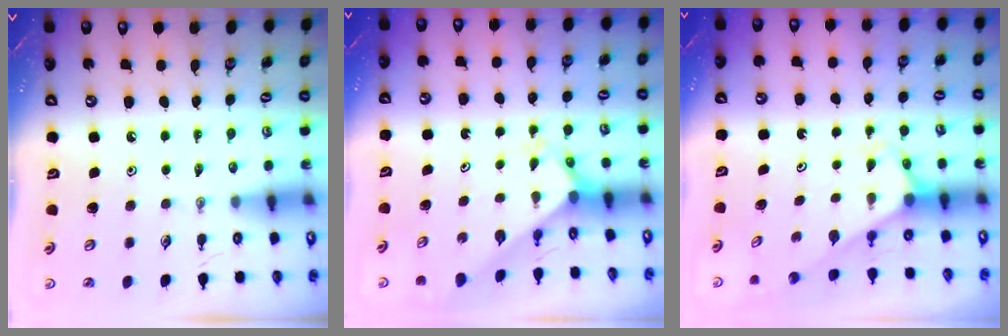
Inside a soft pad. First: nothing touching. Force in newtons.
{"total": 2.5, "press": 2.5, "slide": 0.2}
{"total": 2.6, "press": 2.6, "slide": 0.2}